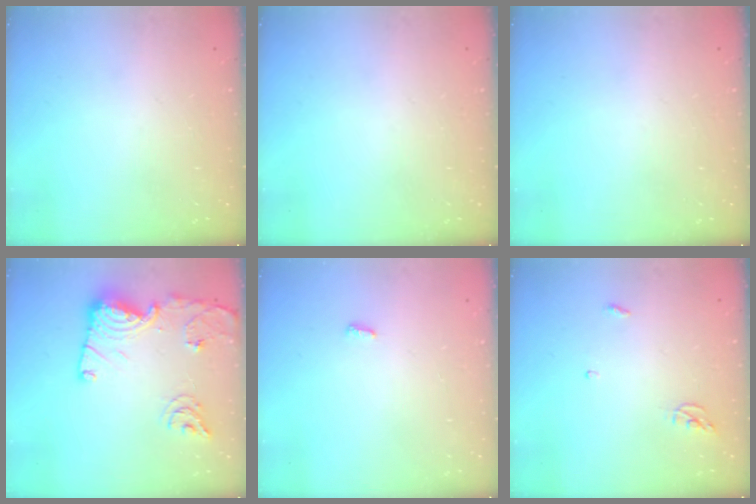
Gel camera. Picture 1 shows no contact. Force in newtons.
{"total": 0.0}
{"total": 0.0}
{"total": 16.5, "press": 16.5, "slide": 1.7}
{"total": 2.8, "press": 2.8, "slide": 0.5}
{"total": 3.6, "press": 3.6, "slide": 0.3}